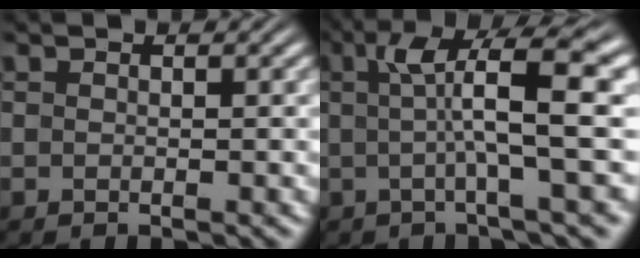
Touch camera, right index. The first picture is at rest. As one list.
[{"total": 8.2, "force": [1.7, 1.7, 7.8], "torque": [-0.105, 0.021, 0.019]}]